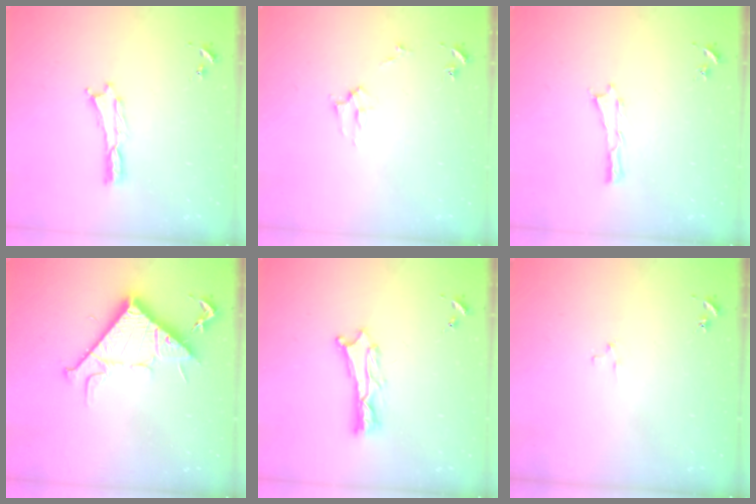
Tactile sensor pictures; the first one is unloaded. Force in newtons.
{"total": 2.7, "press": 2.7, "slide": 0.3}
{"total": 0.0}
{"total": 11.4, "press": 11.4, "slide": 0.1}
{"total": 1.8, "press": 1.8, "slide": 0.2}
{"total": 1.8, "press": 1.8, "slide": 0.1}